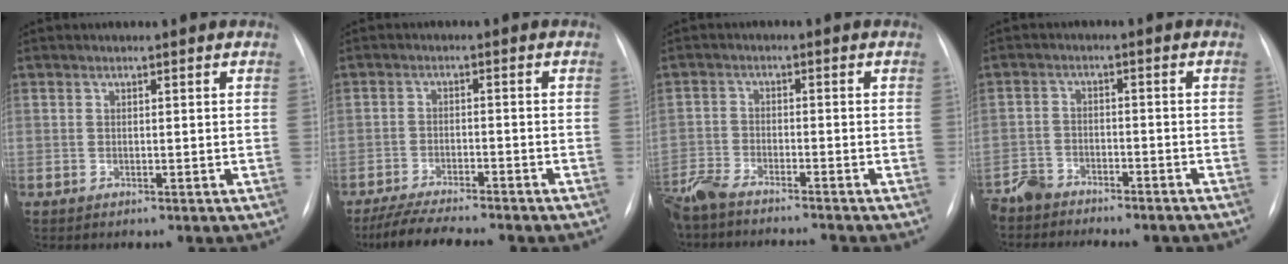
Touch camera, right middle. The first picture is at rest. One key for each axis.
{"total": 9.9, "fx": -8.6, "fy": 1.0, "fz": 4.9, "tx": -0.079, "ty": -0.019, "tz": -0.133}
{"total": 9.4, "fx": -8.6, "fy": 0.6, "fz": 3.7, "tx": -0.063, "ty": -0.015, "tz": -0.149}
{"total": 8.0, "fx": -7.6, "fy": 2.1, "fz": 1.6, "tx": -0.020, "ty": 0.001, "tz": -0.115}